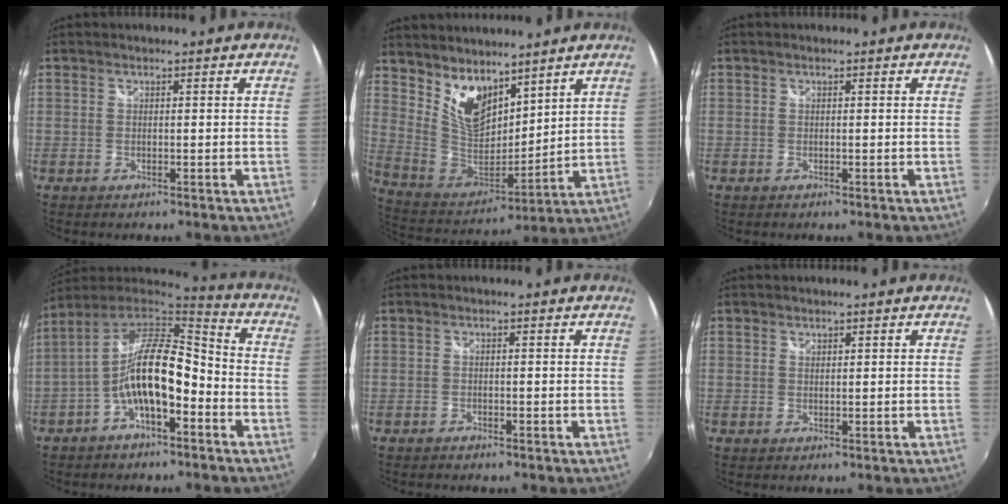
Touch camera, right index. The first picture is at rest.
{"total": 13.3, "force": [9.1, 7.0, 6.6], "torque": [-0.132, 0.000, 0.187]}
{"total": 0.0}
{"total": 14.8, "force": [-4.8, 5.8, 12.8], "torque": [-0.247, 0.015, -0.093]}
{"total": 1.2, "force": [-1.1, 0.5, 0.3], "torque": [-0.011, -0.005, -0.020]}
{"total": 0.5, "force": [0.5, 0.2, 0.0], "torque": [0.001, 0.000, 0.009]}